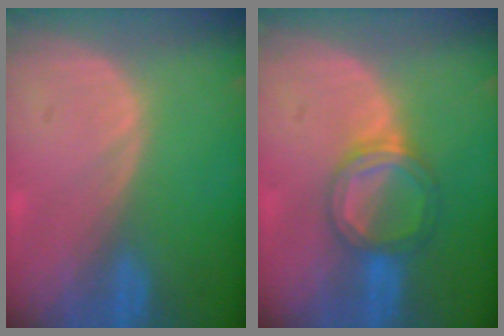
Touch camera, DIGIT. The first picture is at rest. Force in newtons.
{"total": 5.4, "press": 5.1, "slide": 1.6}